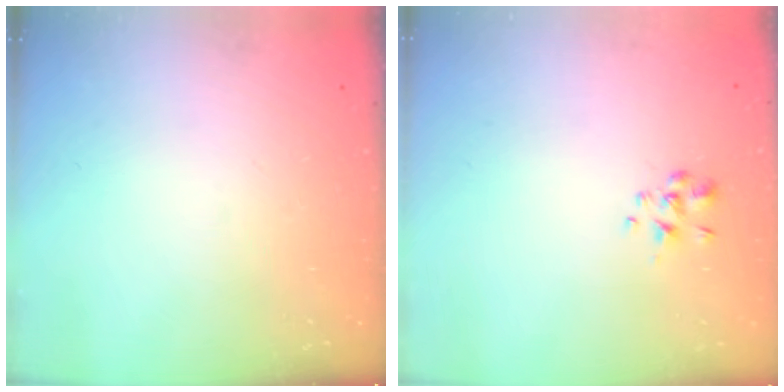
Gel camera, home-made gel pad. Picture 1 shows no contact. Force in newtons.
{"total": 1.6, "press": 1.4, "slide": 0.7}